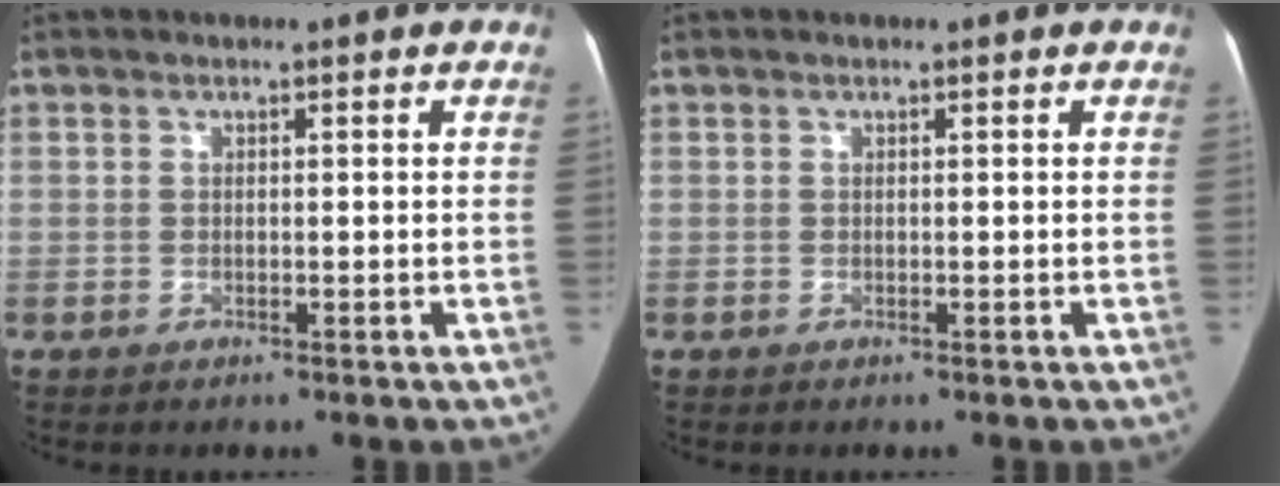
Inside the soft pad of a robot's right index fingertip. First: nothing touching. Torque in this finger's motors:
{"motor_torque": [0.00, 0.00, 0.00, 0.00]}